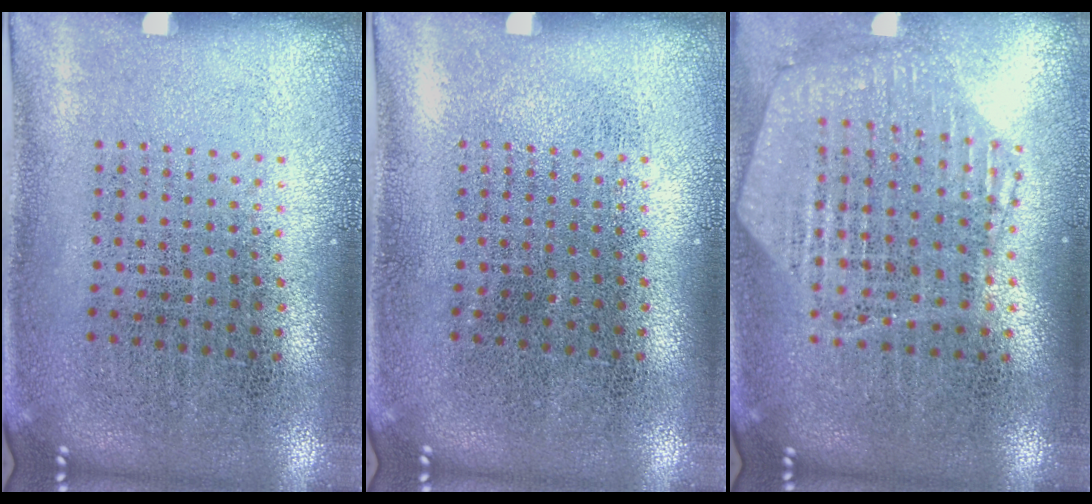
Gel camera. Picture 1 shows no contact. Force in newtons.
{"total": 0.0}
{"total": 1.1, "press": 1.1, "slide": 0.2}